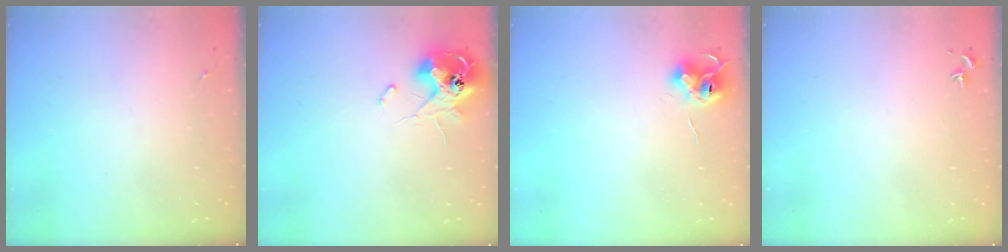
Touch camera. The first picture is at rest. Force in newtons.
{"total": 12.7, "press": 12.6, "slide": 1.5}
{"total": 8.7, "press": 8.7, "slide": 0.4}
{"total": 0.7, "press": 0.5, "slide": 0.4}